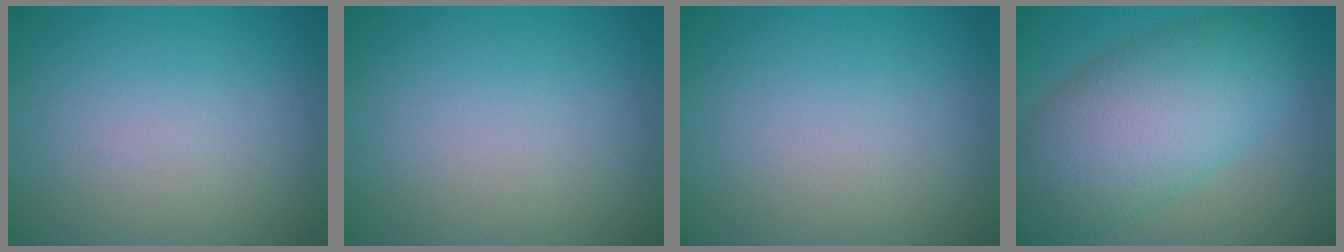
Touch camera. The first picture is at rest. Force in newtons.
{"total": 0.0}
{"total": 0.0}
{"total": 9.9, "press": 9.9, "slide": 0.6}